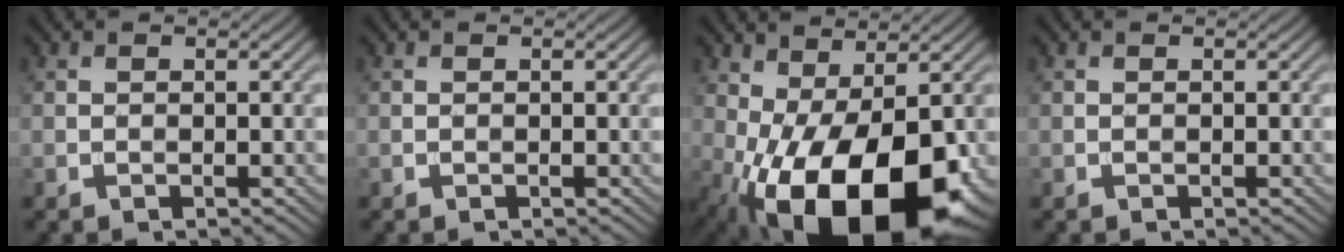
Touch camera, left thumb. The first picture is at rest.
{"total": 0.0}
{"total": 18.0, "force": [-5.7, 9.0, 14.5], "torque": [-0.258, -0.032, -0.070]}
{"total": 0.0}